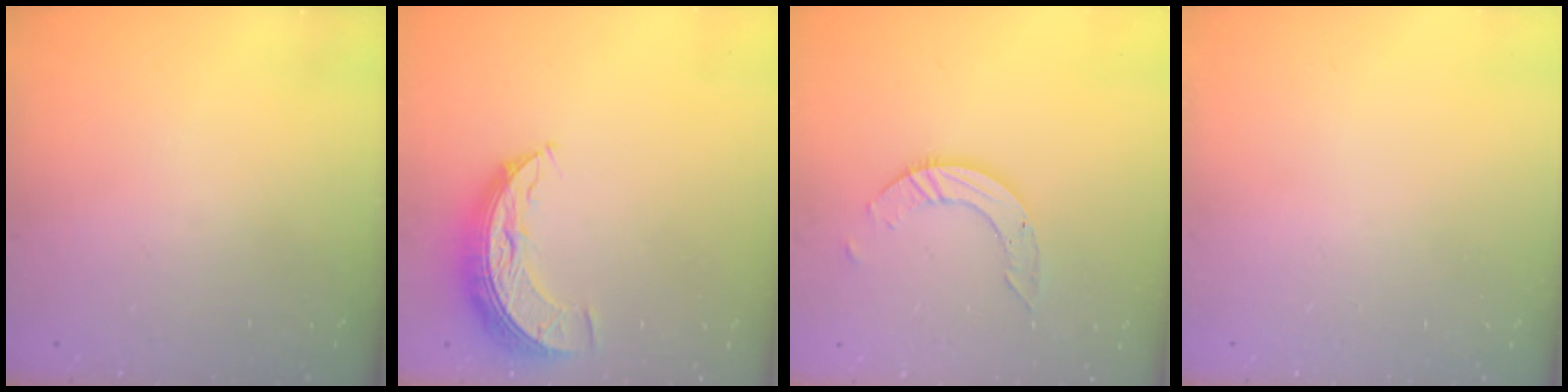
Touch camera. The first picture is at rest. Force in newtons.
{"total": 9.1, "press": 9.1, "slide": 0.6}
{"total": 5.8, "press": 5.8, "slide": 0.1}
{"total": 0.0}